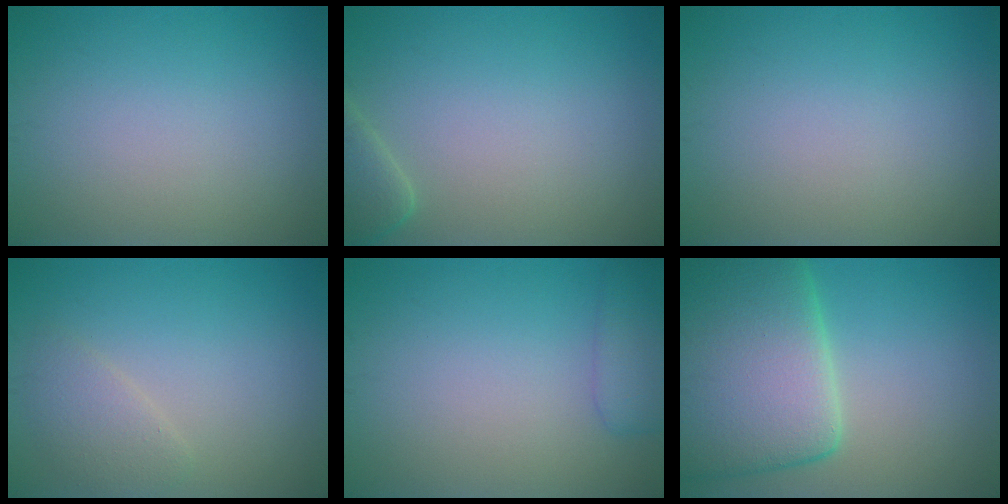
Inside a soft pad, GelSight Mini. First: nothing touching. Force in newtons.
{"total": 2.3, "press": 2.3, "slide": 0.3}
{"total": 0.0}
{"total": 2.0, "press": 2.0, "slide": 0.2}
{"total": 2.5, "press": 2.5, "slide": 0.2}
{"total": 11.9, "press": 11.8, "slide": 1.3}